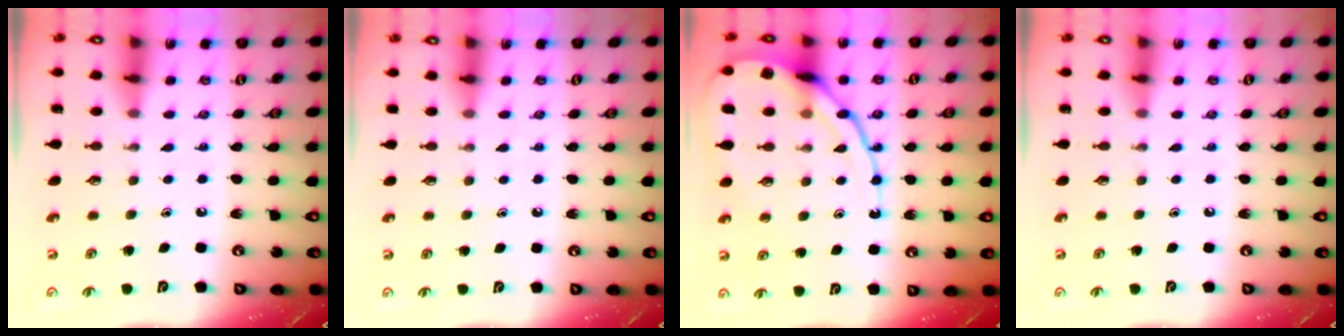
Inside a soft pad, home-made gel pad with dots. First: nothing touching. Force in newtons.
{"total": 2.9, "press": 2.9, "slide": 0.5}
{"total": 14.4, "press": 14.3, "slide": 1.4}
{"total": 0.0}